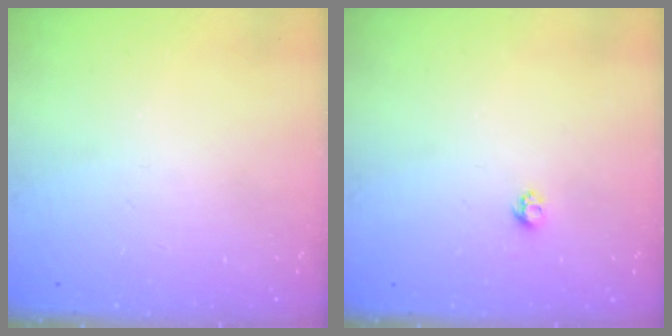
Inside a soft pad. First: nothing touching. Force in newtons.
{"total": 3.8, "press": 3.7, "slide": 0.5}